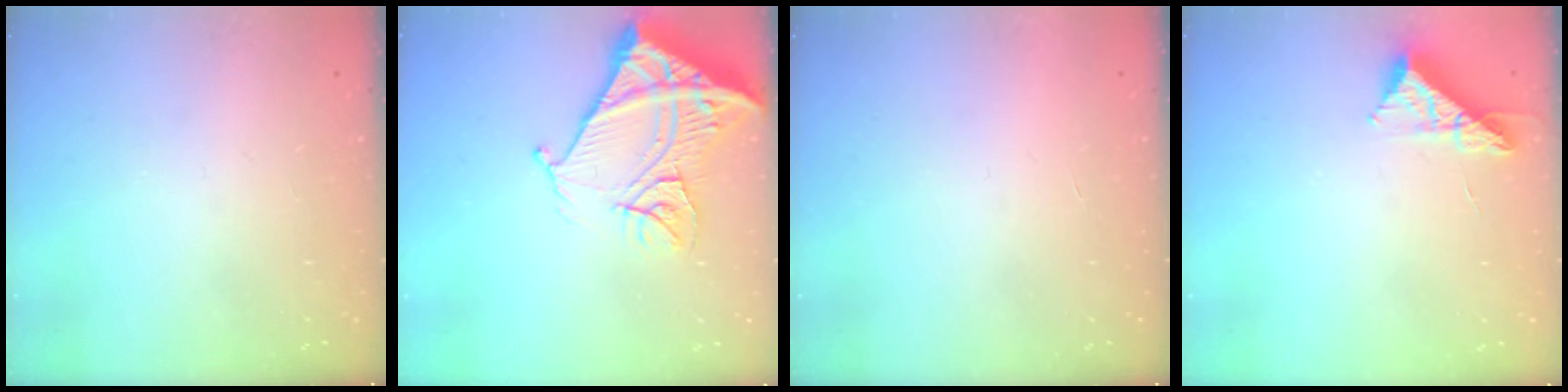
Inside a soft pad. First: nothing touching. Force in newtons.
{"total": 17.6, "press": 17.4, "slide": 2.1}
{"total": 1.7, "press": 1.7, "slide": 0.1}
{"total": 8.9, "press": 8.9, "slide": 0.3}